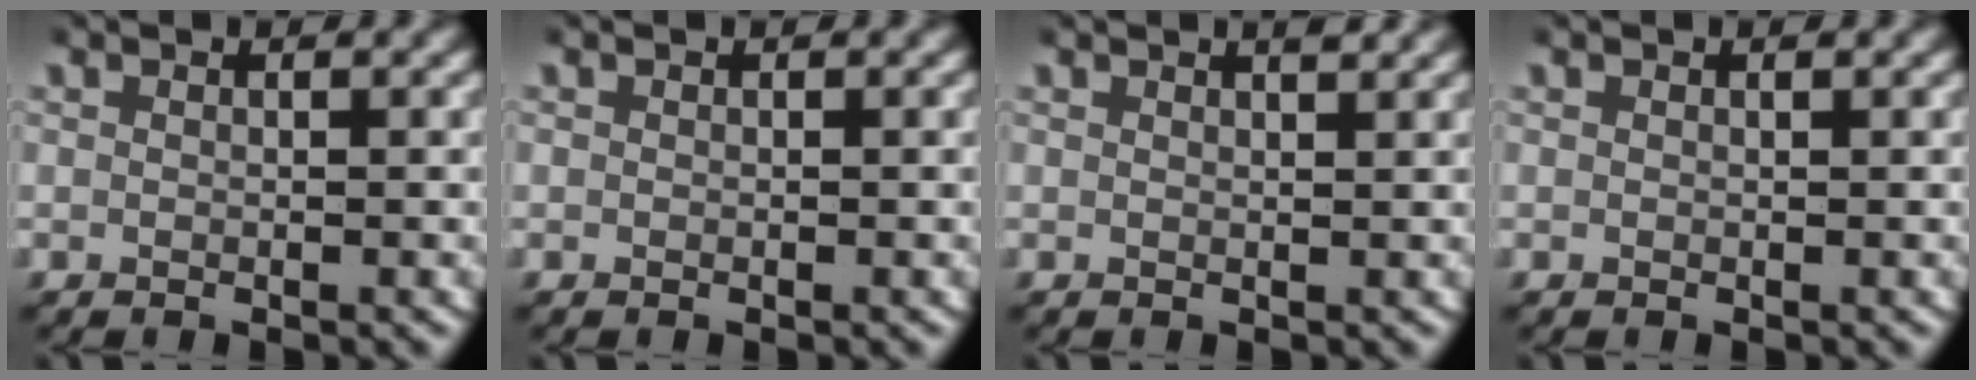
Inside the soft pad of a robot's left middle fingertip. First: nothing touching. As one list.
[{"total": 0.0}, {"total": 1.1, "force": [0.9, -0.1, 0.6], "torque": [-0.005, 0.001, 0.013]}, {"total": 0.0}]